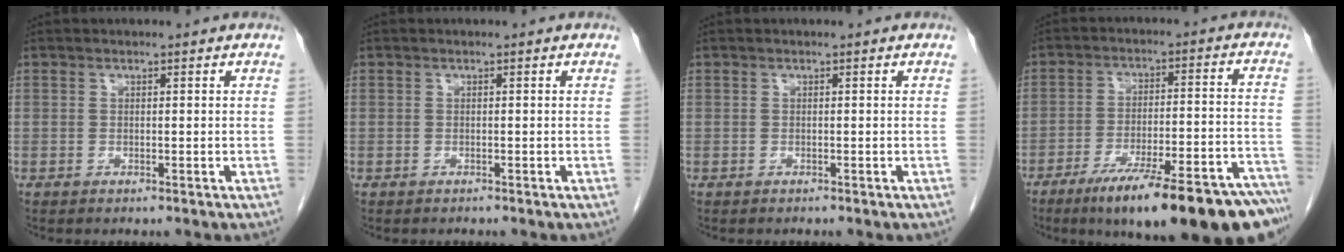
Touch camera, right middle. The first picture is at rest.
{"total": 0.0}
{"total": 0.0}
{"total": 24.1, "force": [-18.3, 2.5, 15.5], "torque": [-0.153, 0.005, -0.263]}